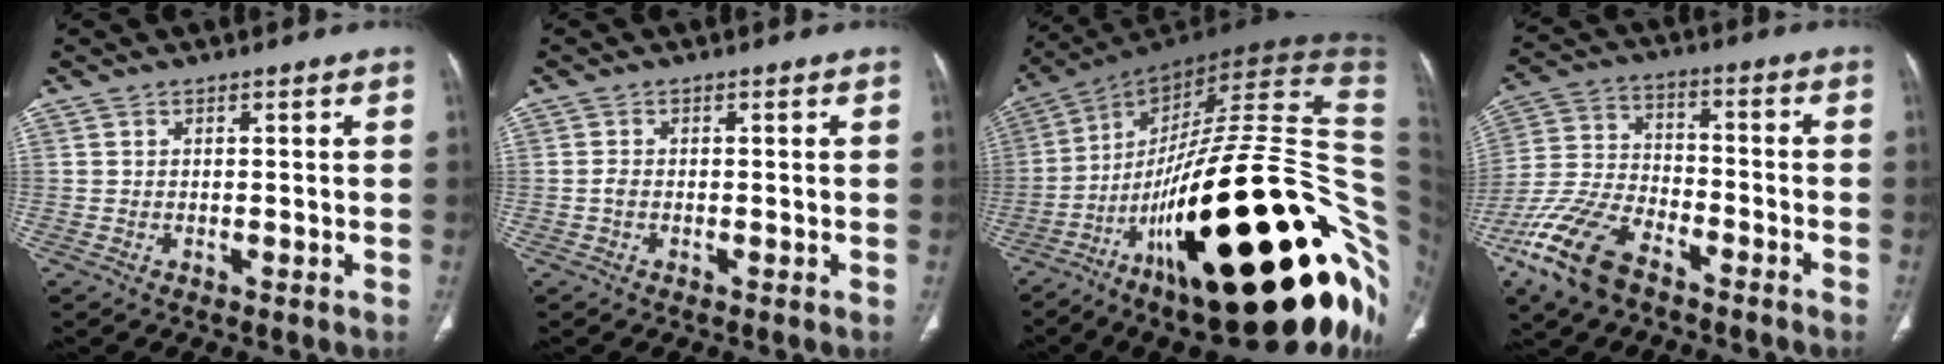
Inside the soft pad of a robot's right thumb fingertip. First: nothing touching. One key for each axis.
{"total": 0.9, "fx": -0.3, "fy": 0.4, "fz": 0.7, "tx": -0.018, "ty": -0.001, "tz": -0.009}
{"total": 46.6, "fx": -10.7, "fy": 14.0, "fz": 43.2, "tx": -0.529, "ty": 0.074, "tz": -0.166}
{"total": 15.0, "fx": -9.5, "fy": 7.2, "fz": 9.1, "tx": -0.193, "ty": 0.037, "tz": -0.189}